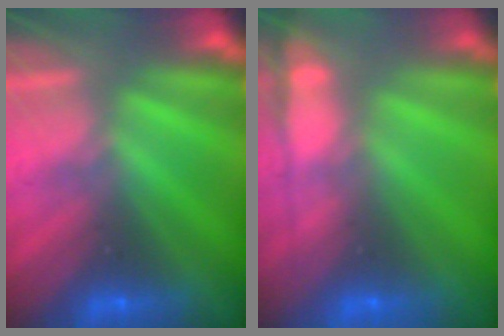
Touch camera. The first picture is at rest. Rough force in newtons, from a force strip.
{"total": 7.6}